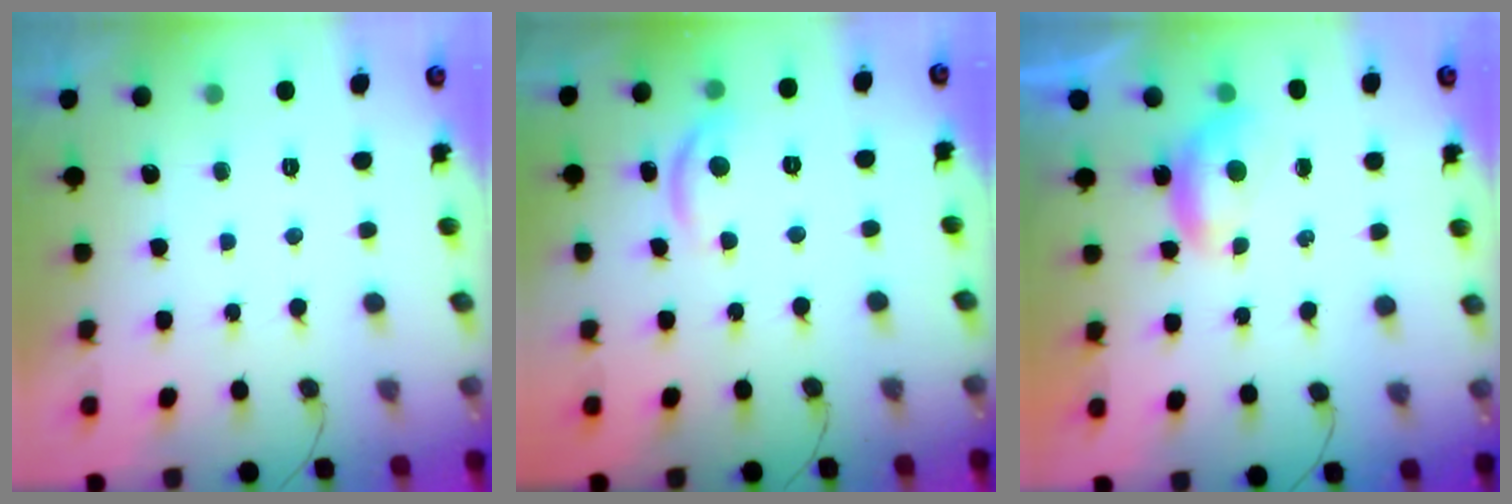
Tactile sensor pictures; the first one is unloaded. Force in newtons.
{"total": 8.3, "press": 8.3, "slide": 0.5}
{"total": 4.3, "press": 4.3, "slide": 0.5}